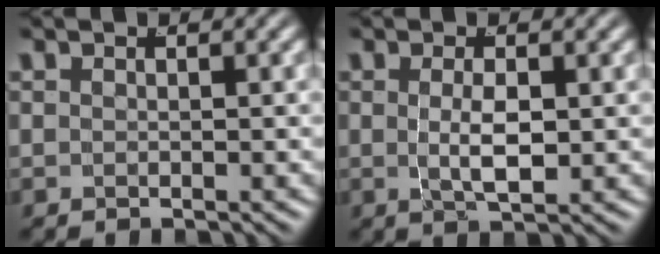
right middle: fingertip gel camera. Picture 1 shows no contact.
{"total": 2.9, "force": [-0.3, 0.6, 2.8], "torque": [-0.053, -0.015, 0.006]}